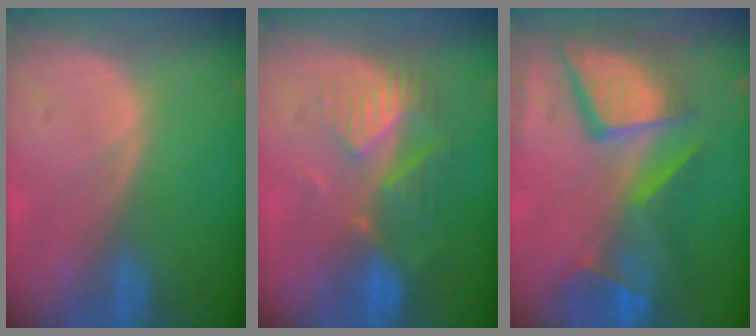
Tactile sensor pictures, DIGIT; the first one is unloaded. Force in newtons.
{"total": 8.9, "press": 7.7, "slide": 4.5}
{"total": 12.9, "press": 10.6, "slide": 7.4}